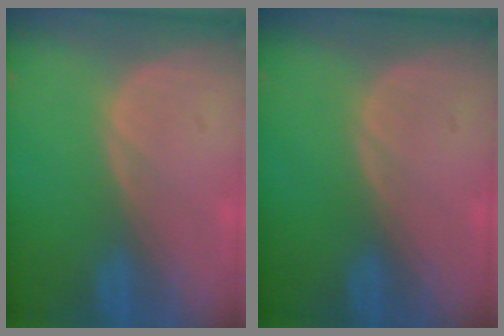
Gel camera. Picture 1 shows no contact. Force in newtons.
{"total": 0.0}